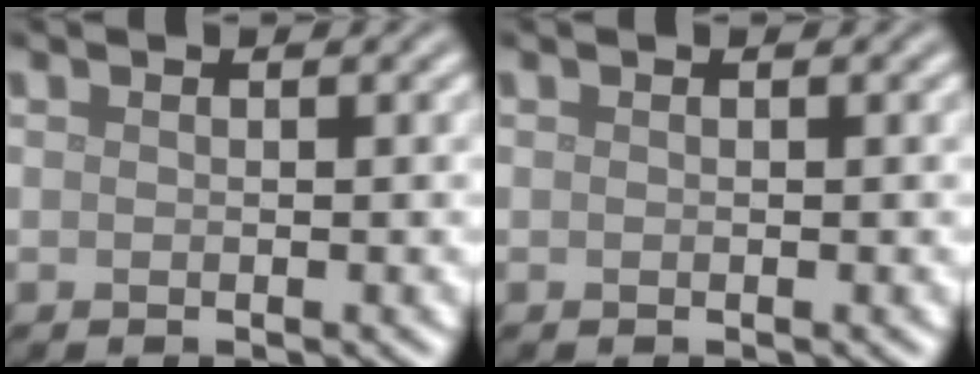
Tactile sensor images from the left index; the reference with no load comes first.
{"total": 0.0}